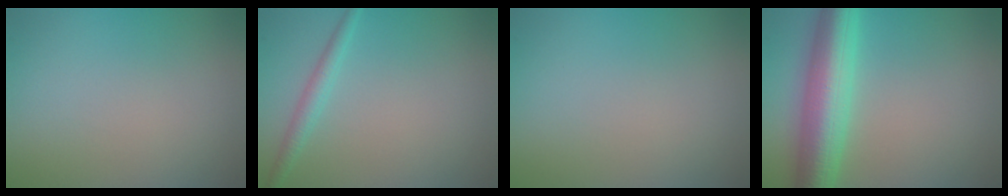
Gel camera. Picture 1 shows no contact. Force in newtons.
{"total": 1.6, "press": 1.6, "slide": 0.1}
{"total": 0.0}
{"total": 7.6, "press": 7.6, "slide": 0.1}